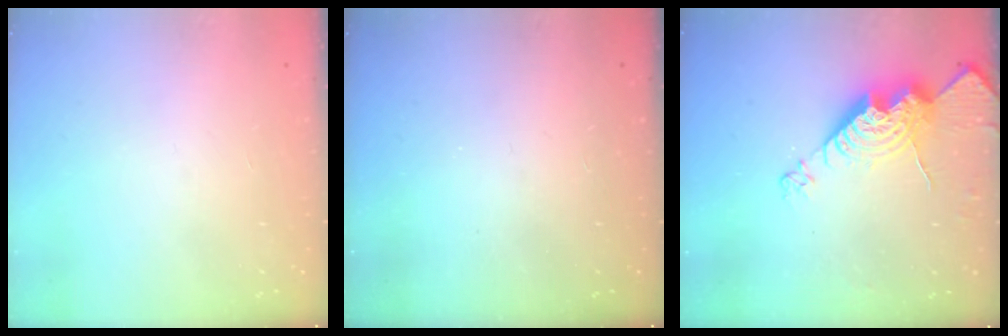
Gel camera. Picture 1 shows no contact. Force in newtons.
{"total": 0.0}
{"total": 16.2, "press": 16.1, "slide": 1.7}